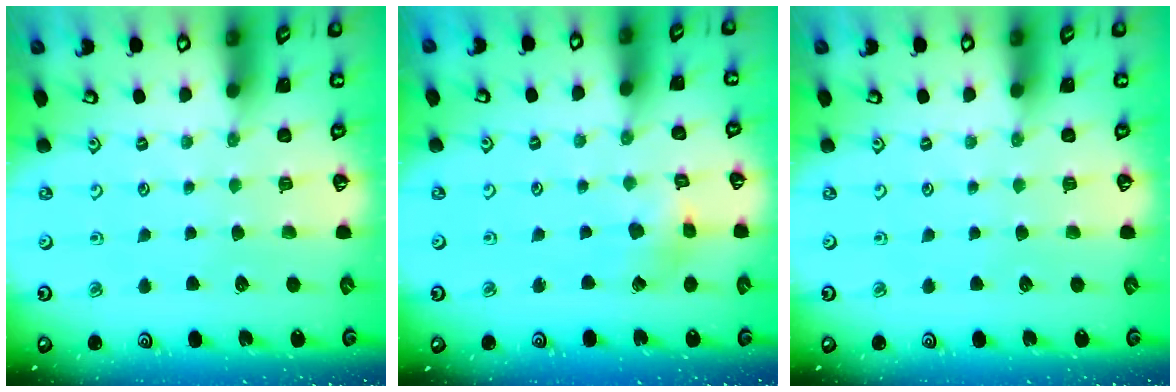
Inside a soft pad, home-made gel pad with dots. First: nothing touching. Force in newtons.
{"total": 3.6, "press": 3.6, "slide": 0.4}
{"total": 0.0}